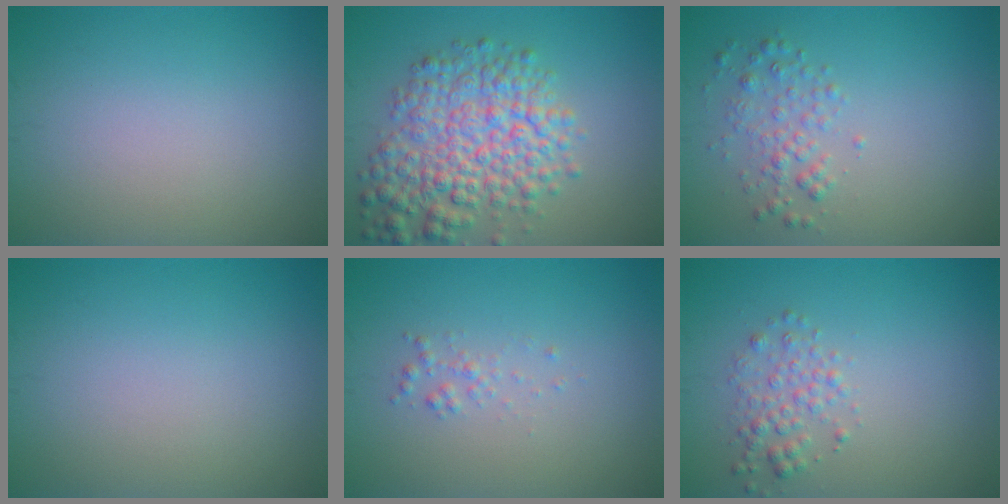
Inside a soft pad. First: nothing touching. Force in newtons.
{"total": 7.3, "press": 7.3, "slide": 0.2}
{"total": 2.0, "press": 2.0, "slide": 0.1}
{"total": 0.0}
{"total": 0.9, "press": 0.9, "slide": 0.0}
{"total": 2.0, "press": 2.0, "slide": 0.1}